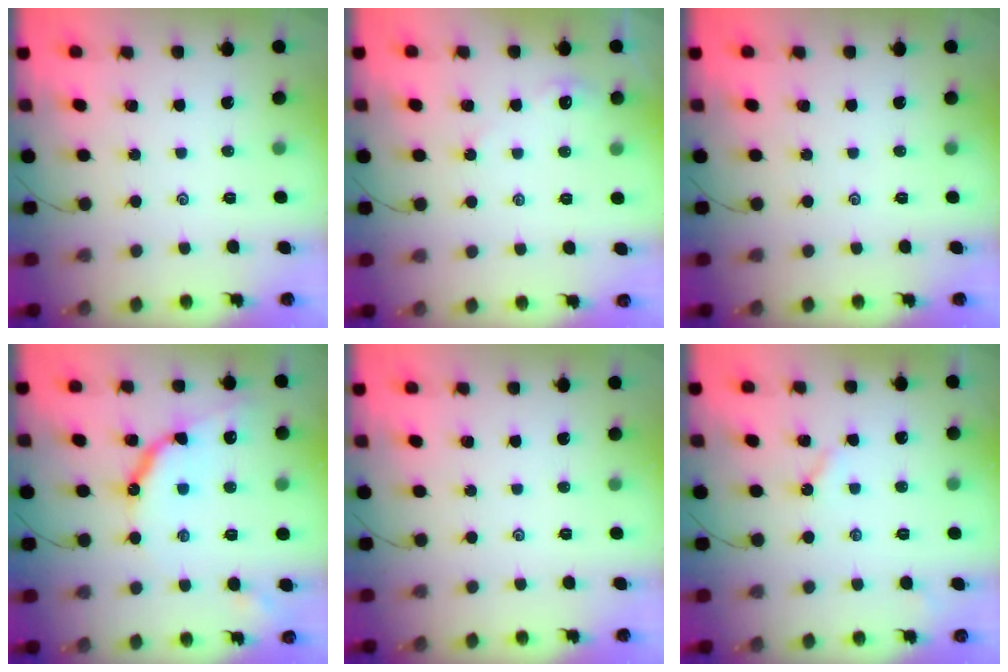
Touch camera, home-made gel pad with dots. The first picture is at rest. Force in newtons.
{"total": 2.6, "press": 2.5, "slide": 0.5}
{"total": 0.0}
{"total": 11.0, "press": 10.9, "slide": 1.0}
{"total": 0.0}
{"total": 2.6, "press": 2.5, "slide": 0.3}